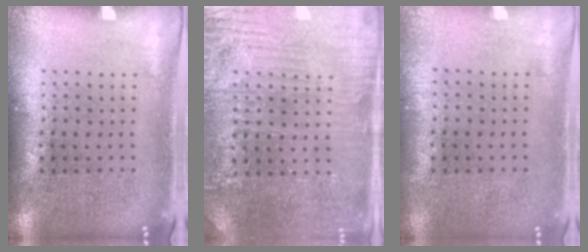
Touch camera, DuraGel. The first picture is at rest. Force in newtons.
{"total": 3.6, "press": 3.5, "slide": 0.6}
{"total": 0.0}